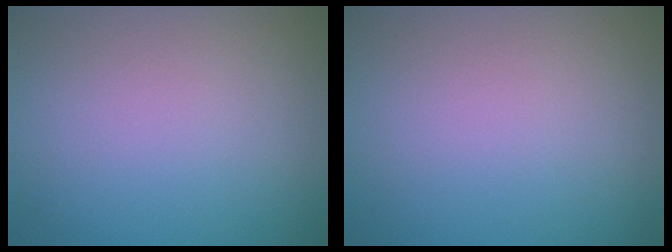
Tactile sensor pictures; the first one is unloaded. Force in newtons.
{"total": 0.0}